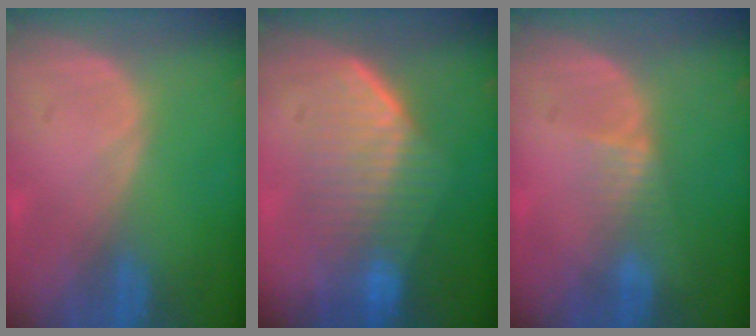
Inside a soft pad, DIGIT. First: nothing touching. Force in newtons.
{"total": 7.3, "press": 7.3, "slide": 0.9}
{"total": 2.3, "press": 2.1, "slide": 1.0}